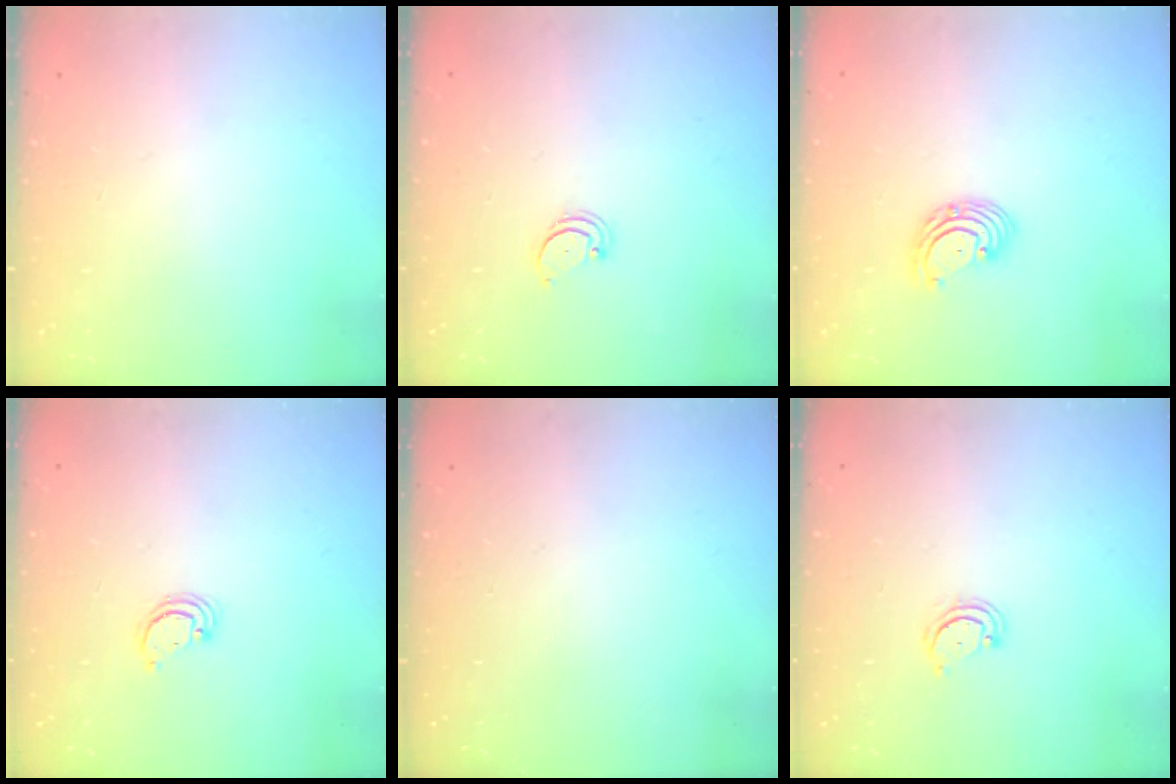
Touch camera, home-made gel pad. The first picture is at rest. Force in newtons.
{"total": 2.4, "press": 2.3, "slide": 0.5}
{"total": 3.2, "press": 3.2, "slide": 0.2}
{"total": 2.6, "press": 2.6, "slide": 0.2}
{"total": 0.0}
{"total": 3.2, "press": 3.2, "slide": 0.3}